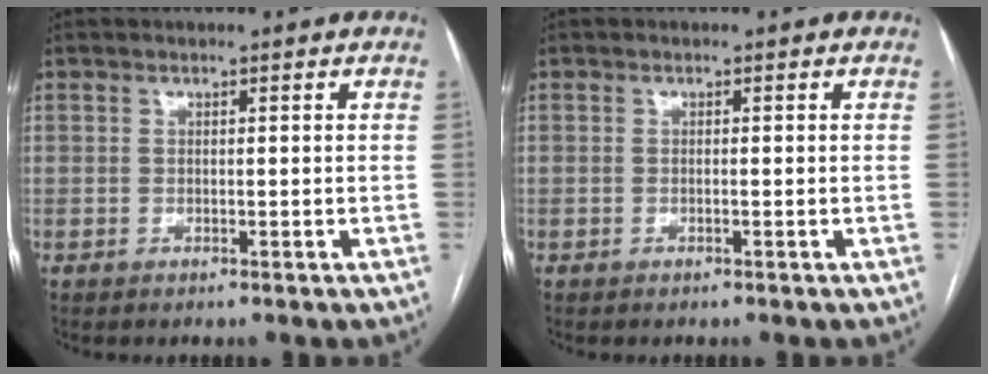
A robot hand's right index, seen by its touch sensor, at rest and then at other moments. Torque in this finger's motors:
{"motor_torque": [0.09, 0.11, 0.01, 0.00]}